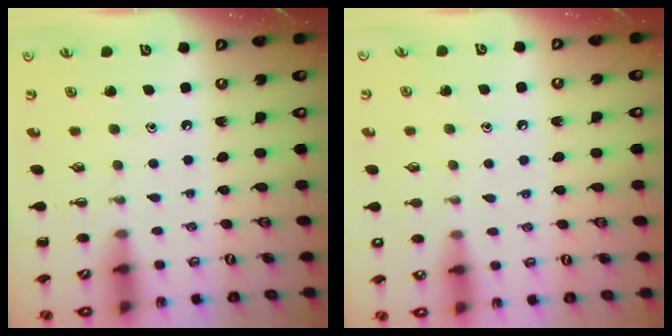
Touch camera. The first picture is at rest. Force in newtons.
{"total": 6.9, "press": 6.6, "slide": 1.9}